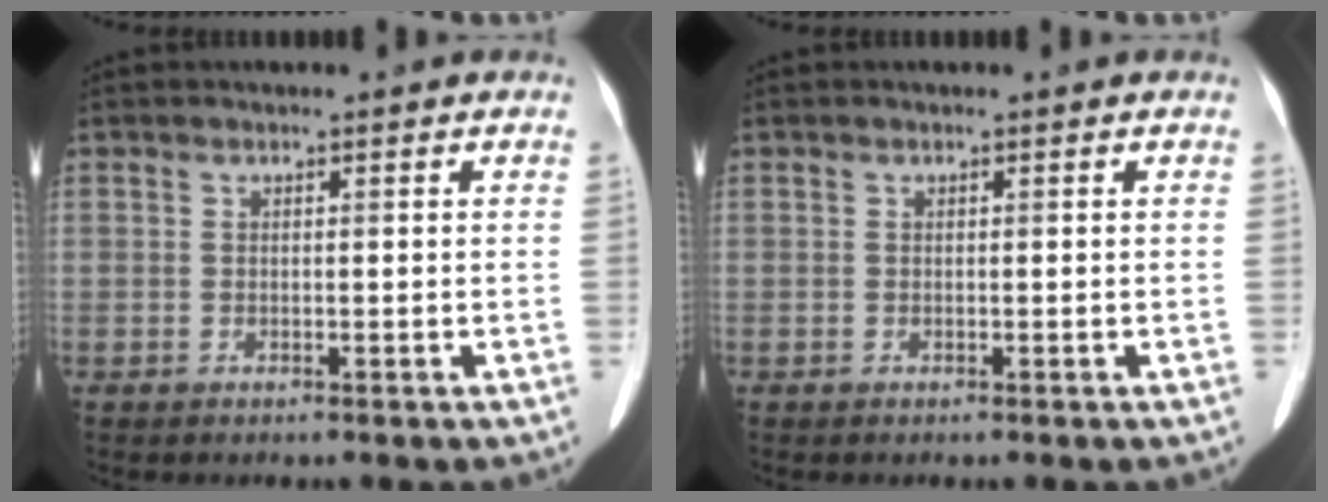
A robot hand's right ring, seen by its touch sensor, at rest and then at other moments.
{"total": 0.0}